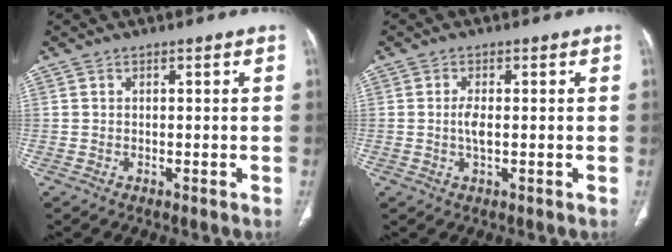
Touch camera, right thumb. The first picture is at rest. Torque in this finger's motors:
{"motor_torque": [2.38, 1.94, 0.39, -0.66, 0.00]}